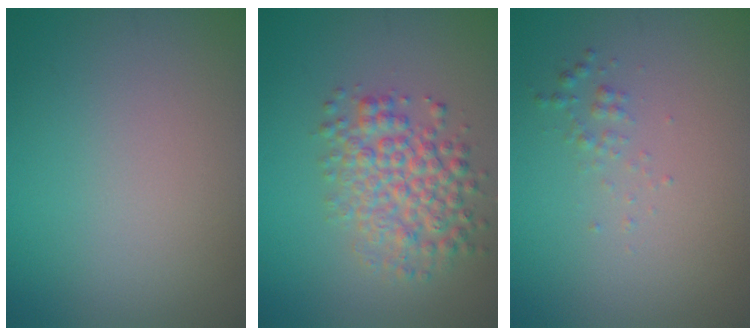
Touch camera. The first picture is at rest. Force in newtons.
{"total": 4.6, "press": 4.6, "slide": 0.2}
{"total": 0.9, "press": 0.9, "slide": 0.0}